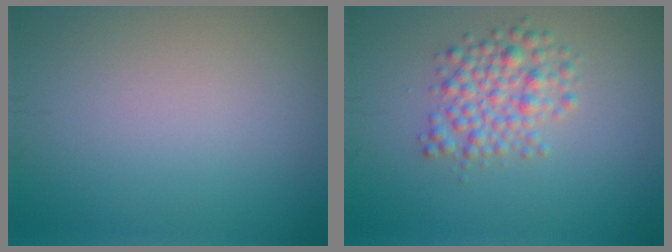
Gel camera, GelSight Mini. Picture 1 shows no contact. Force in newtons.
{"total": 3.6, "press": 3.6, "slide": 0.1}